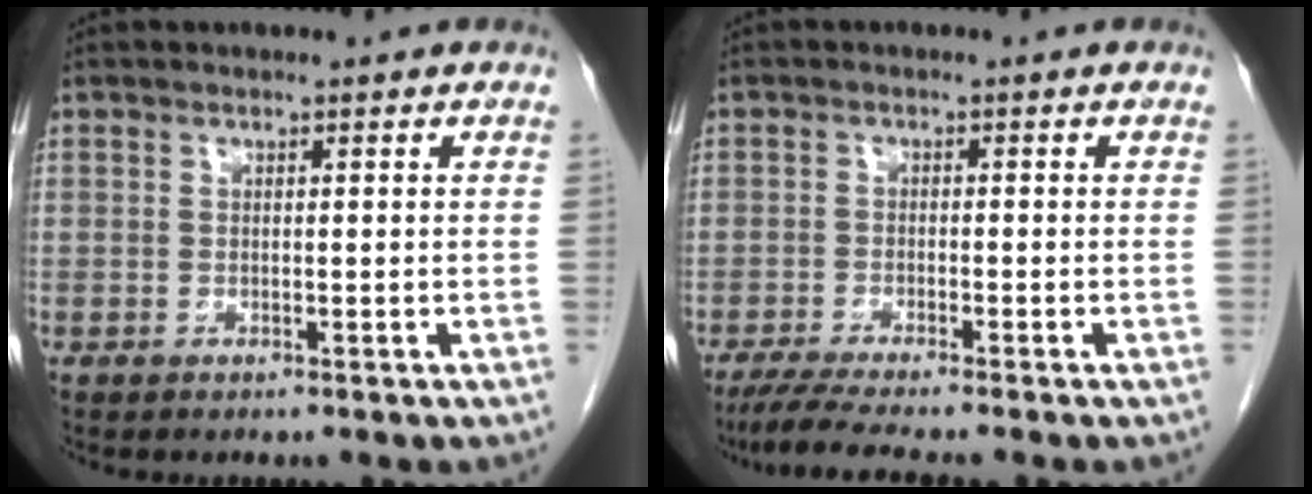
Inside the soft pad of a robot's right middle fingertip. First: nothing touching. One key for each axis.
{"total": 6.4, "fx": -5.4, "fy": -0.7, "fz": 3.4, "tx": -0.053, "ty": -0.022, "tz": -0.090}